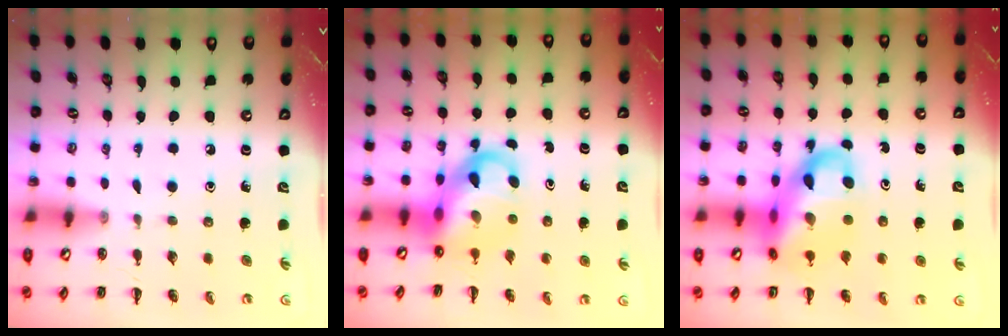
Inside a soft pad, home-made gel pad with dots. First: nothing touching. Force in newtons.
{"total": 8.8, "press": 8.4, "slide": 2.4}
{"total": 17.9, "press": 17.3, "slide": 4.3}